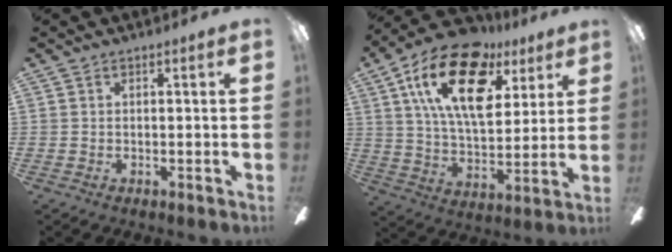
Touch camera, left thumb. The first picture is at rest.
{"total": 22.7, "force": [11.2, 11.8, 15.9], "torque": [-0.285, -0.033, 0.189]}